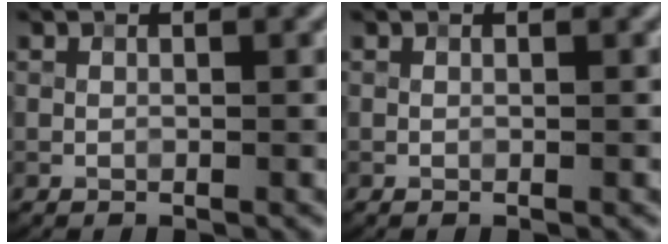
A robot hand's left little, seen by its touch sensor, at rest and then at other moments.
{"total": 0.0}